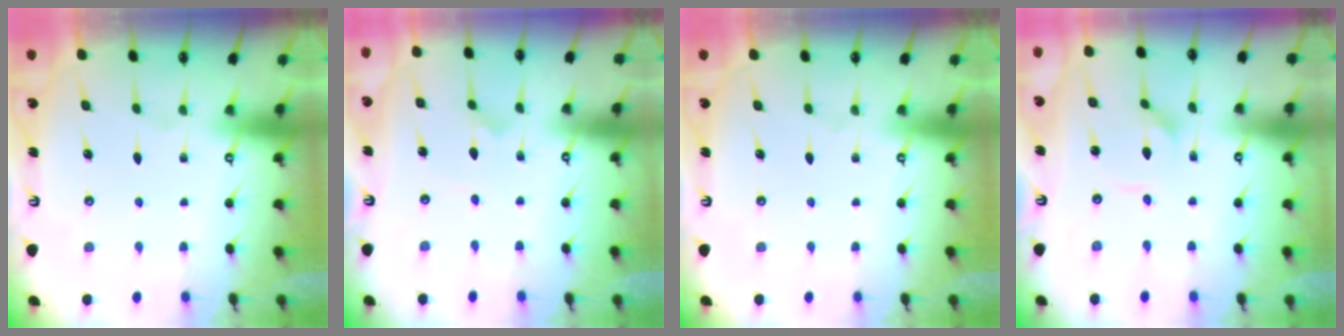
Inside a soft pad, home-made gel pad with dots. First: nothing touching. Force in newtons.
{"total": 2.9, "press": 2.9, "slide": 0.1}
{"total": 0.0}
{"total": 3.0, "press": 3.0, "slide": 0.2}